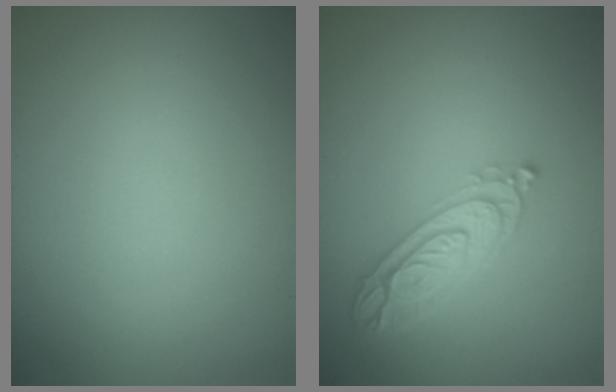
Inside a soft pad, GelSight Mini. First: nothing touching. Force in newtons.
{"total": 3.4, "press": 3.2, "slide": 1.0}